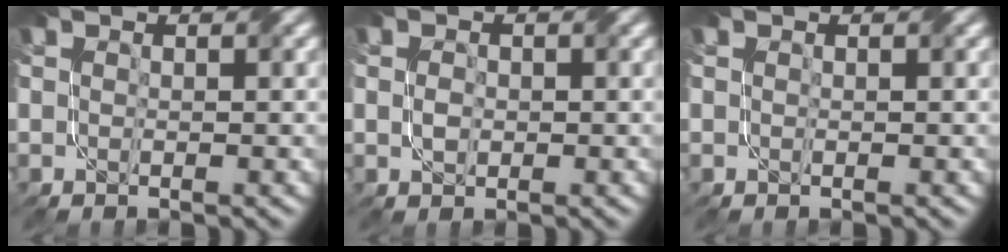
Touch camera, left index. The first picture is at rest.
{"total": 1.3, "force": [-0.7, 0.8, 0.8], "torque": [-0.021, -0.003, -0.008]}
{"total": 0.0}